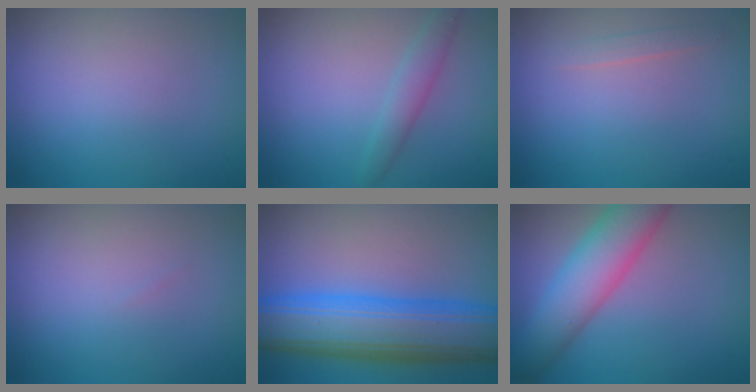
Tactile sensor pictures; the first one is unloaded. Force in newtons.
{"total": 2.0, "press": 2.0, "slide": 0.0}
{"total": 0.8, "press": 0.8, "slide": 0.0}
{"total": 0.0}
{"total": 10.4, "press": 10.4, "slide": 0.3}
{"total": 6.7, "press": 6.7, "slide": 0.3}